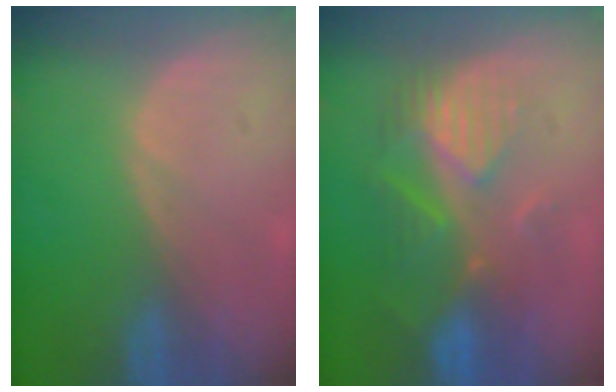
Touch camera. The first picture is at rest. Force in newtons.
{"total": 8.6, "press": 8.1, "slide": 3.1}